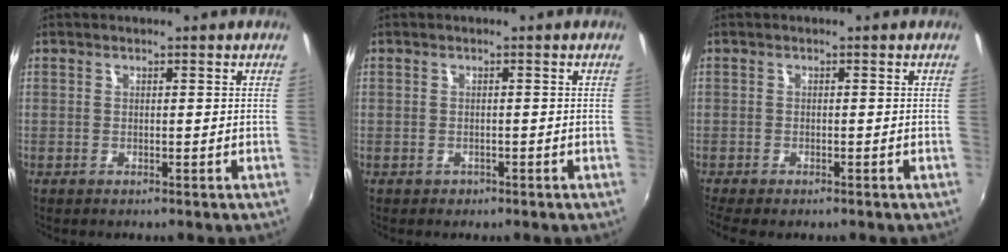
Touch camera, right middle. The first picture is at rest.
{"total": 1.3, "force": [-0.7, 1.1, 0.3], "torque": [-0.008, -0.003, -0.006]}
{"total": 4.4, "force": [-3.5, 1.3, 2.4], "torque": [-0.056, -0.028, -0.059]}